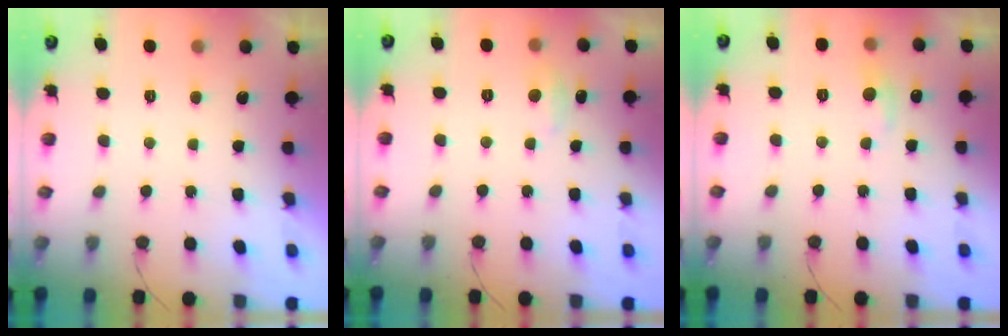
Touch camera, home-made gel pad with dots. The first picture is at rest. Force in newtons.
{"total": 3.4, "press": 3.4, "slide": 0.4}
{"total": 6.7, "press": 6.7, "slide": 1.0}